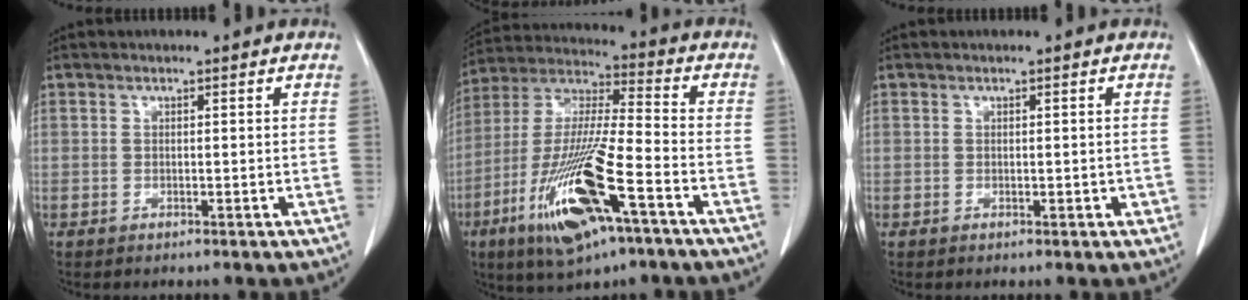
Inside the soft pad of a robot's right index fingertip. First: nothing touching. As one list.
[{"total": 18.8, "force": [-8.6, 3.0, 16.4], "torque": [-0.358, -0.031, -0.154]}, {"total": 1.1, "force": [-0.1, 0.7, 0.8], "torque": [-0.005, 0.001, 0.001]}]